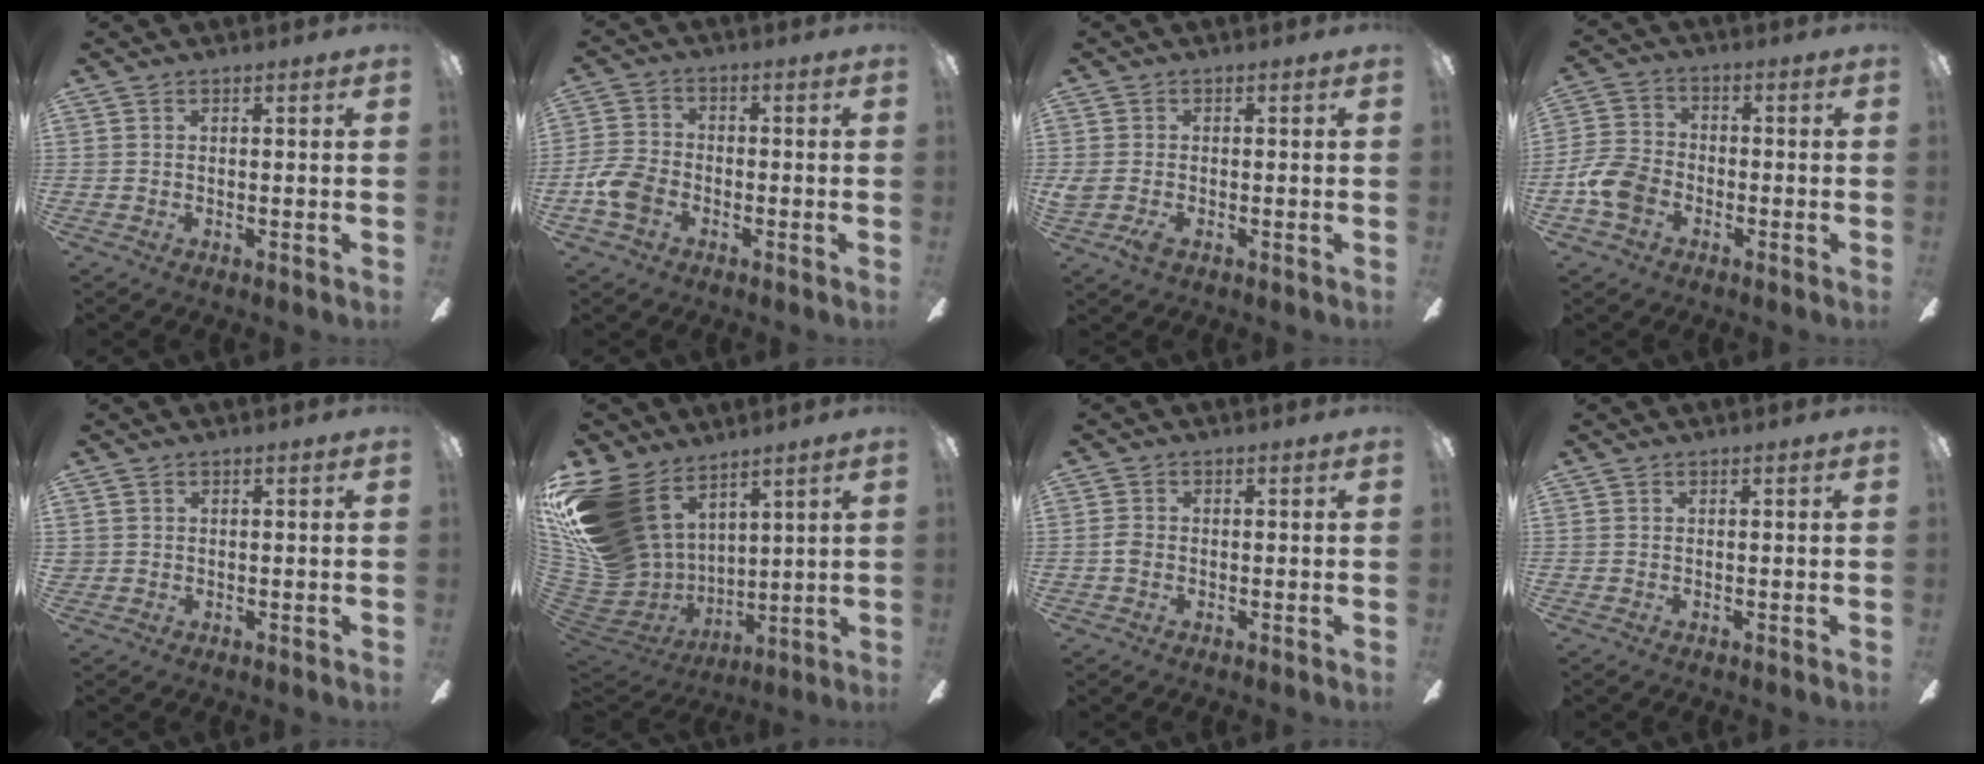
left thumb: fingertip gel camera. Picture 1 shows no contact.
{"total": 7.6, "force": [-3.2, 5.4, 4.4], "torque": [-0.102, 0.015, -0.058]}
{"total": 3.2, "force": [-1.3, 1.8, 2.3], "torque": [-0.051, 0.001, -0.024]}
{"total": 8.9, "force": [-3.7, 6.4, 5.0], "torque": [-0.120, 0.020, -0.068]}
{"total": 0.8, "force": [0.1, 0.8, 0.0], "torque": [0.001, 0.002, 0.001]}
{"total": 23.8, "force": [10.7, 16.5, 13.5], "torque": [-0.286, -0.076, 0.226]}
{"total": 1.7, "force": [-0.6, 1.2, 1.0], "torque": [-0.020, 0.002, -0.010]}
{"total": 0.0}